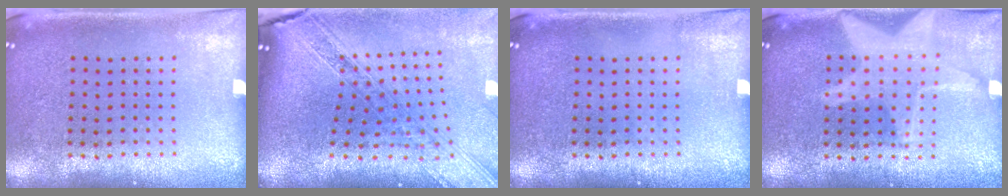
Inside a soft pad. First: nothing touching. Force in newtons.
{"total": 2.8, "press": 2.3, "slide": 1.7}
{"total": 0.0}
{"total": 2.9, "press": 2.9, "slide": 0.2}